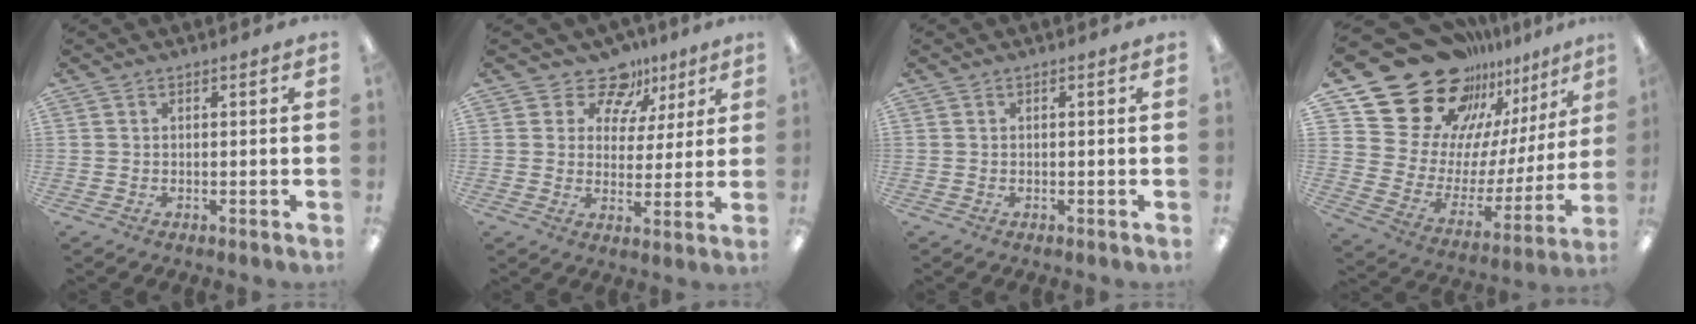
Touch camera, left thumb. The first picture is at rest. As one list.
[{"total": 10.5, "force": [7.5, 6.8, 2.9], "torque": [-0.052, -0.046, 0.139]}, {"total": 0.0}, {"total": 27.3, "force": [20.8, 14.8, 9.7], "torque": [-0.164, -0.147, 0.397]}]